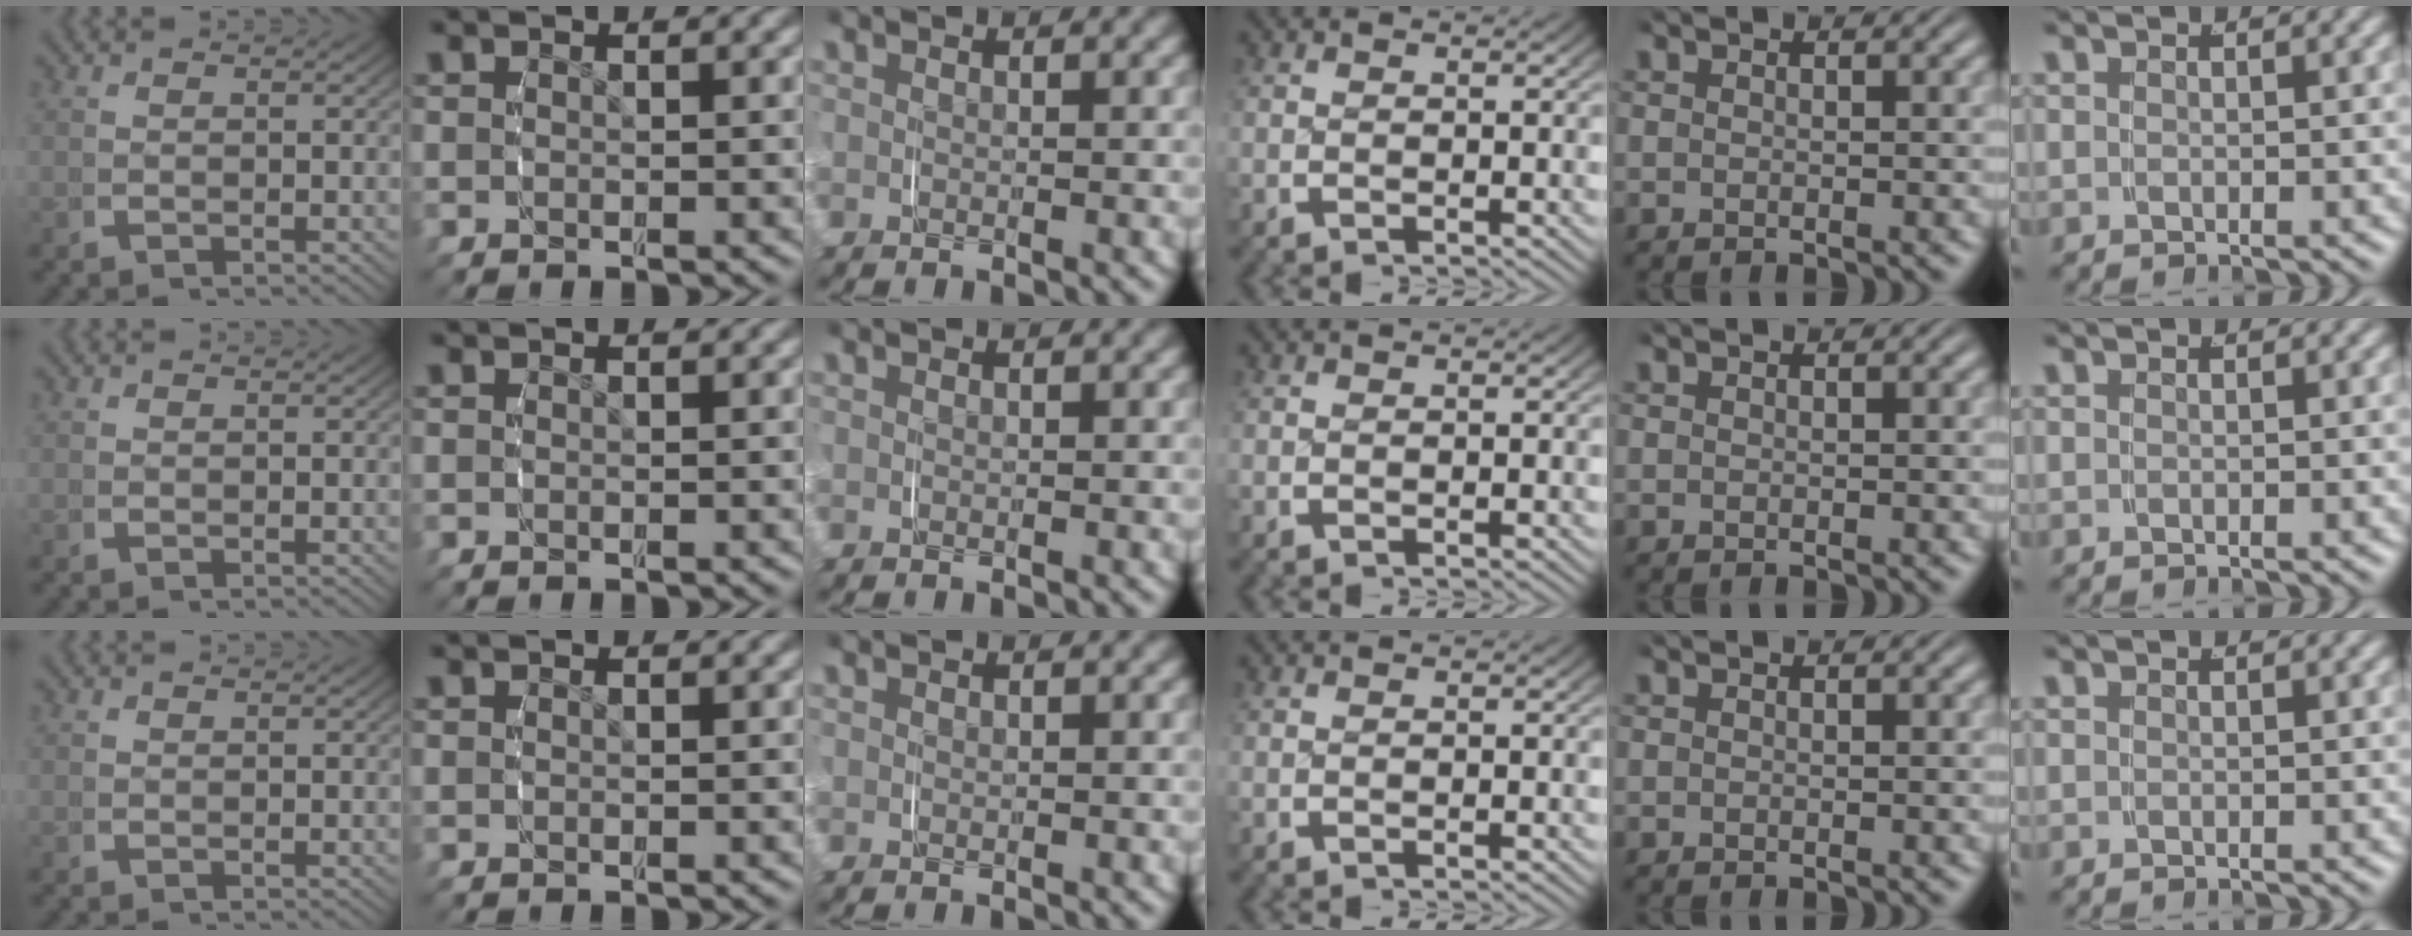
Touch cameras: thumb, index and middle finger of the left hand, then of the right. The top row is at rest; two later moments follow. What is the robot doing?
{"motion": "grasp_and_lifting", "object": "scarf"}